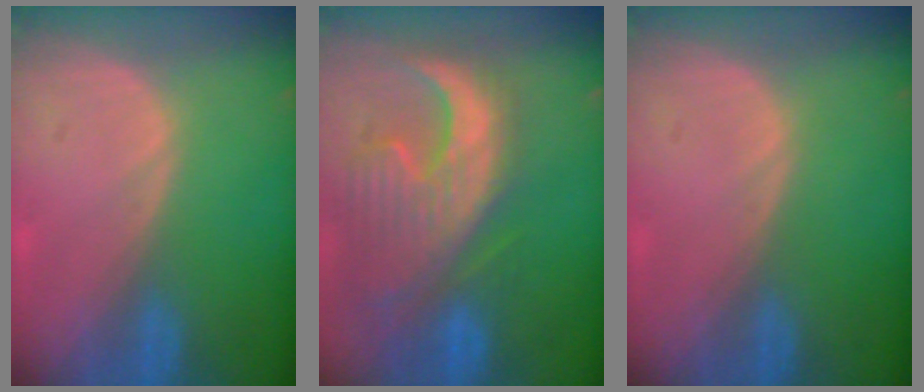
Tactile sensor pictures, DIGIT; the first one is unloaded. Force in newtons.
{"total": 13.6, "press": 11.5, "slide": 7.2}
{"total": 0.0}